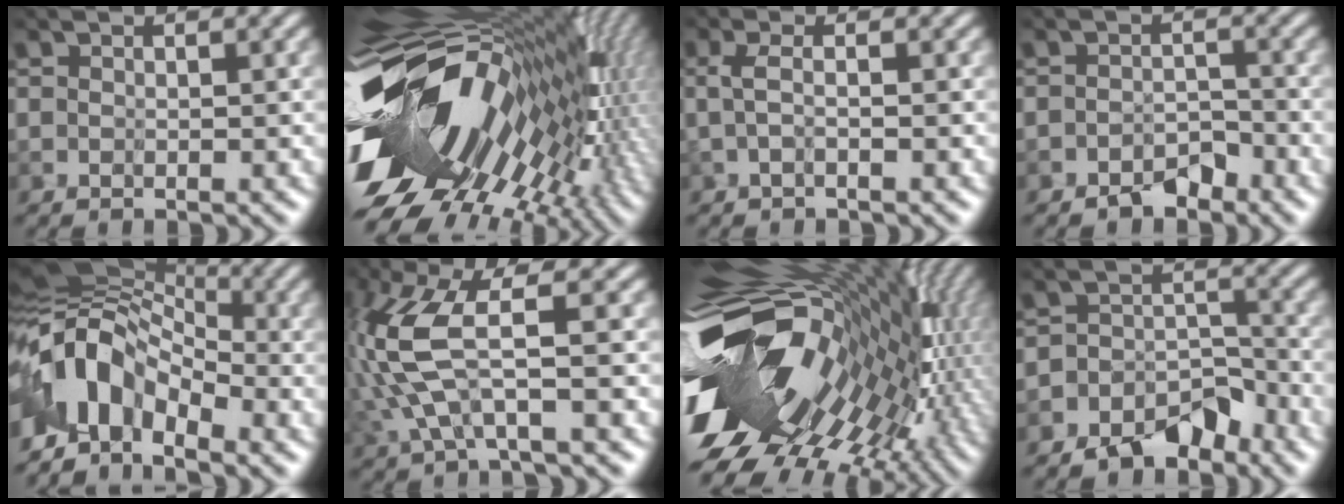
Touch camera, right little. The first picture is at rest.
{"total": 15.4, "force": [-1.7, 9.0, 12.4], "torque": [-0.213, -0.016, -0.016]}
{"total": 1.4, "force": [-0.6, -1.2, 0.3], "torque": [-0.026, 0.004, -0.009]}
{"total": 3.3, "force": [-2.8, -0.5, -1.5], "torque": [0.030, 0.002, -0.053]}
{"total": 5.7, "force": [-3.8, 2.8, 3.1], "torque": [-0.053, 0.021, -0.083]}
{"total": 5.8, "force": [0.0, 0.6, 5.8], "torque": [-0.164, 0.017, -0.005]}
{"total": 15.8, "force": [-1.1, 9.4, 12.6], "torque": [-0.223, -0.029, -0.005]}
{"total": 5.8, "force": [-5.4, 1.9, -1.0], "torque": [0.054, 0.011, -0.108]}